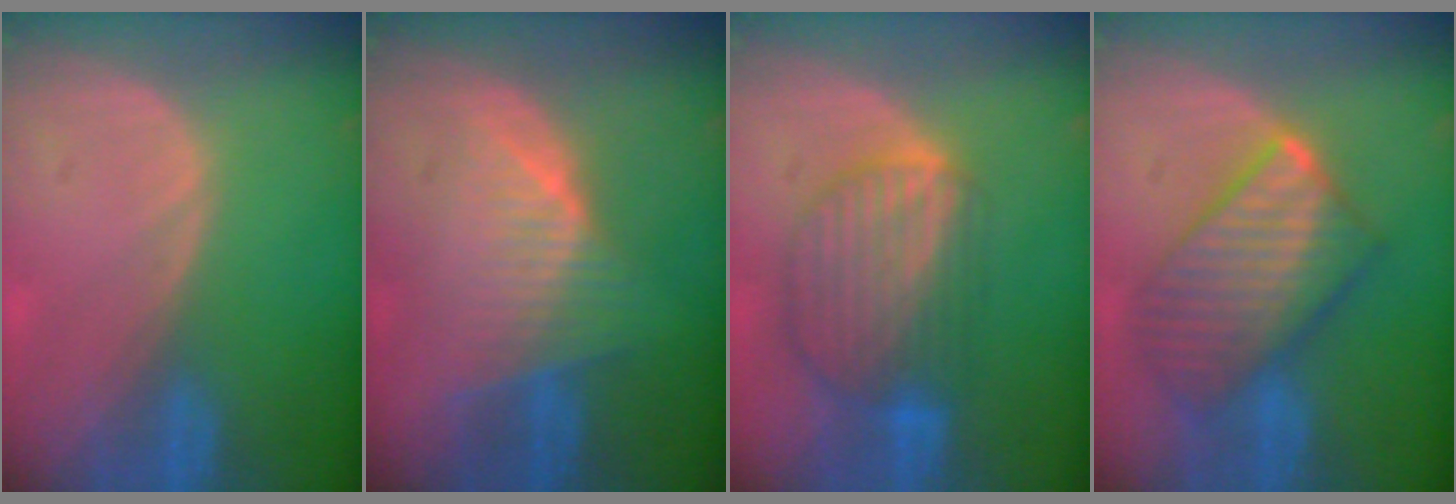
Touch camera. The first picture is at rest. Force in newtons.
{"total": 7.7, "press": 6.9, "slide": 3.5}
{"total": 8.8, "press": 7.8, "slide": 4.2}
{"total": 10.2, "press": 10.2, "slide": 0.7}